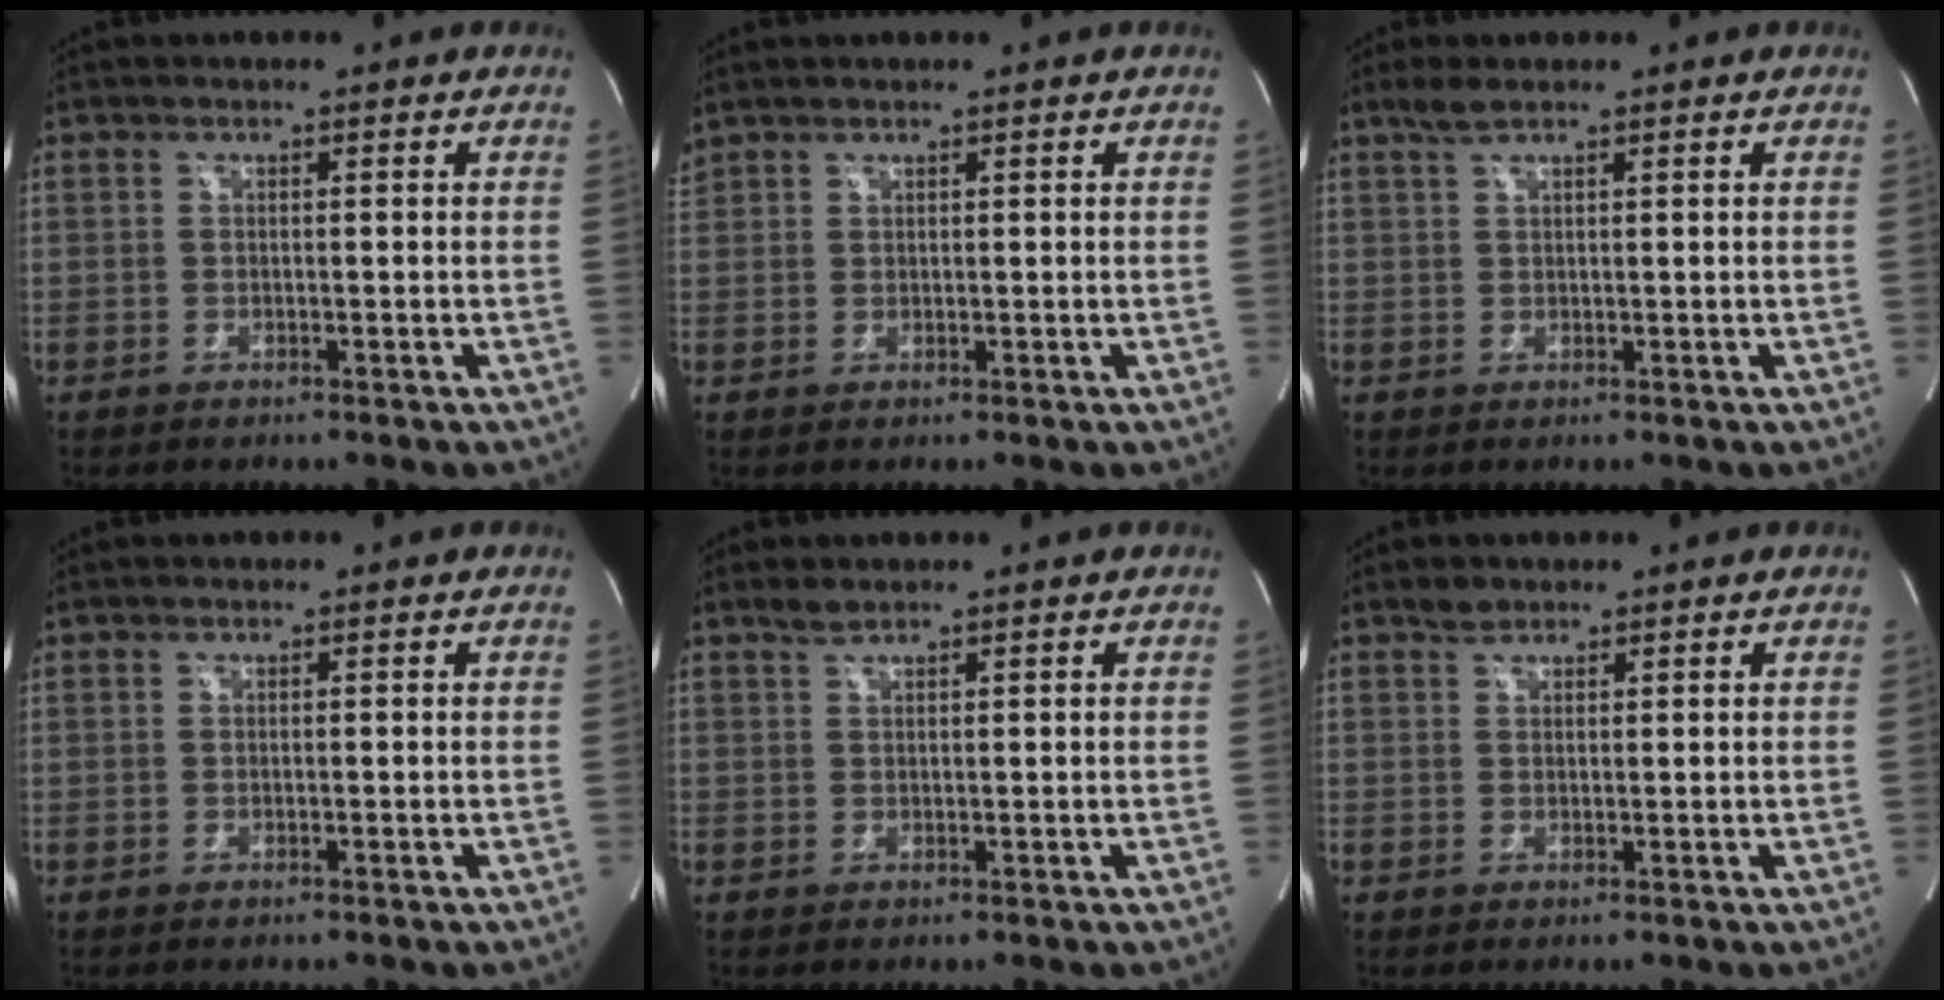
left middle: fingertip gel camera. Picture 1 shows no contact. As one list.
[{"total": 1.7, "force": [1.6, 0.4, 0.3], "torque": [-0.017, 0.019, 0.037]}, {"total": 2.0, "force": [1.6, 0.1, 1.1], "torque": [-0.033, 0.007, 0.036]}, {"total": 0.0}, {"total": 1.3, "force": [1.3, 0.1, 0.4], "torque": [-0.014, 0.003, 0.030]}, {"total": 1.6, "force": [1.4, 0.8, 0.3], "torque": [-0.011, 0.003, 0.027]}]